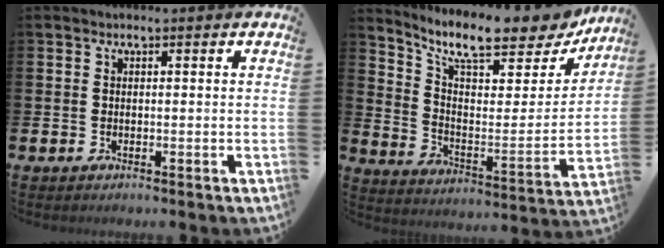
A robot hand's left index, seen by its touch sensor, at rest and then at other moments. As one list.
[{"total": 10.3, "force": [9.0, 2.5, 4.3], "torque": [-0.106, -0.072, 0.151]}]